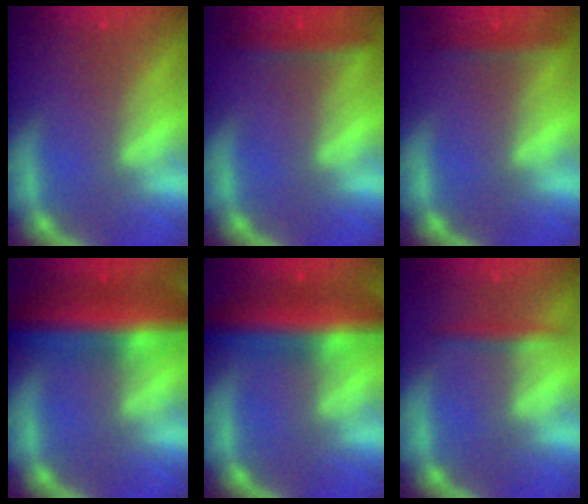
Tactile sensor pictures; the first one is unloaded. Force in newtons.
{"total": 2.4}
{"total": 1.9}
{"total": 10.0}
{"total": 8.9}
{"total": 1.9}